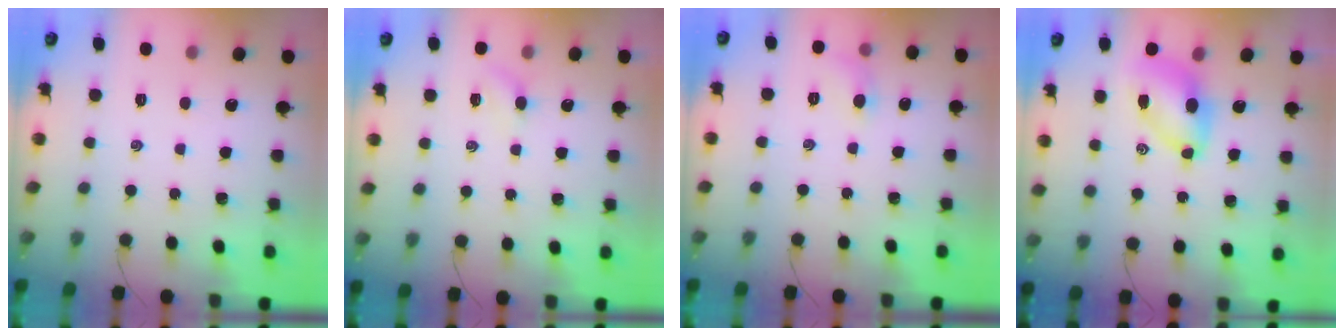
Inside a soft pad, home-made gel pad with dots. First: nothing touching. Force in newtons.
{"total": 2.3, "press": 2.2, "slide": 0.8}
{"total": 5.7, "press": 5.4, "slide": 1.7}
{"total": 7.1, "press": 7.0, "slide": 1.1}